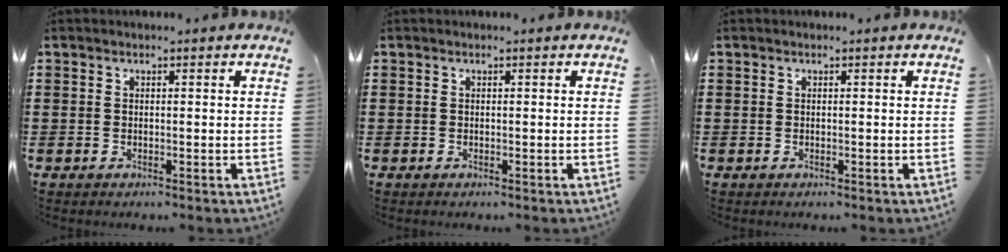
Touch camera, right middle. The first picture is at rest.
{"total": 0.0}
{"total": 0.0}